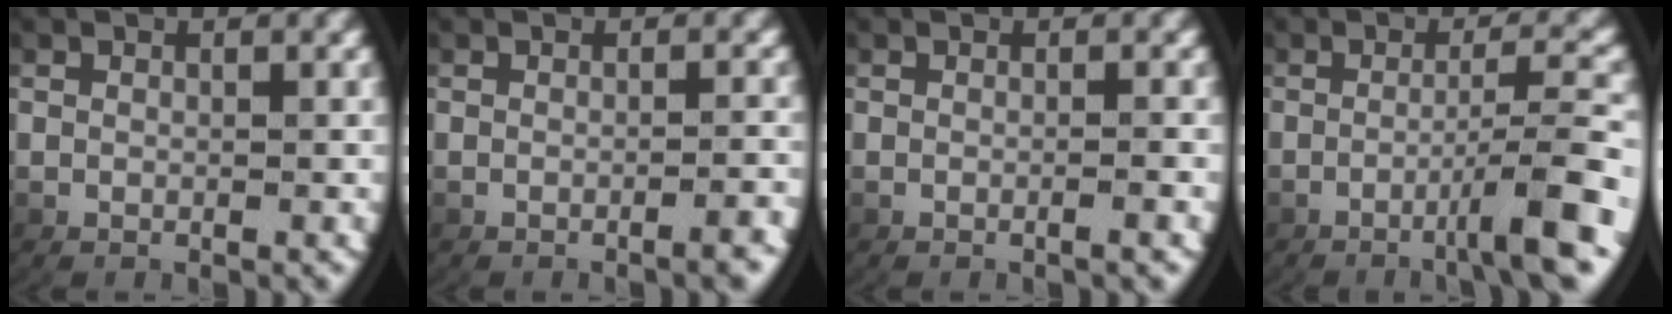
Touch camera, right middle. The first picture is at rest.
{"total": 1.3, "force": [-1.0, -0.2, 0.8], "torque": [-0.011, 0.008, -0.019]}
{"total": 0.8, "force": [-0.6, -0.3, 0.5], "torque": [-0.008, 0.006, -0.013]}
{"total": 5.4, "force": [-2.0, 0.4, 5.0], "torque": [-0.077, 0.008, -0.031]}